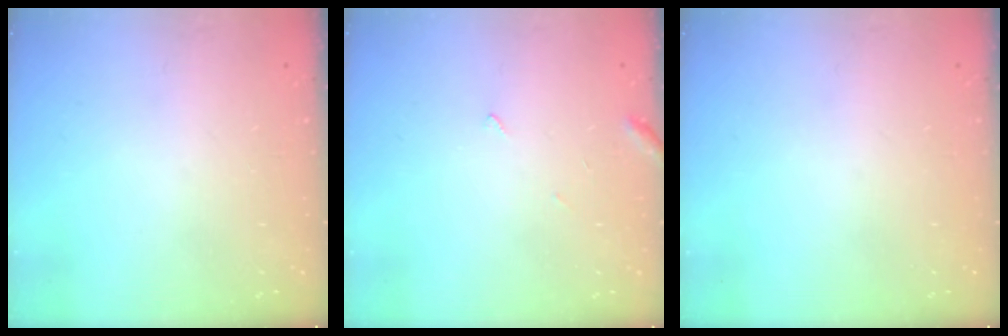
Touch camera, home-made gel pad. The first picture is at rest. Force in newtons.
{"total": 3.6, "press": 3.6, "slide": 0.3}
{"total": 0.0}